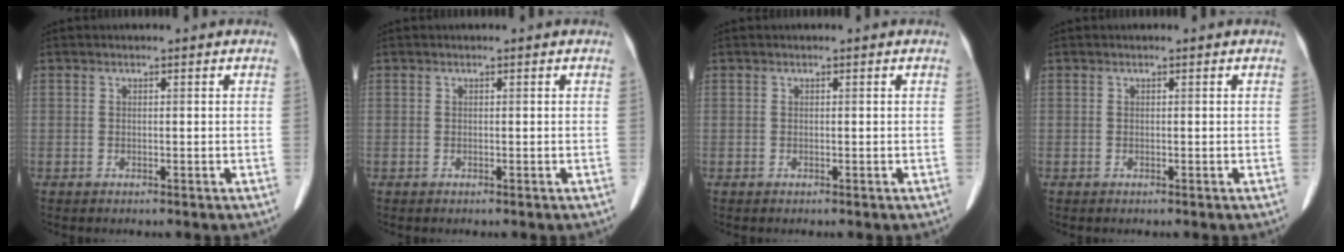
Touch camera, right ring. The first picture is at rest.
{"total": 0.0}
{"total": 0.0}
{"total": 0.0}